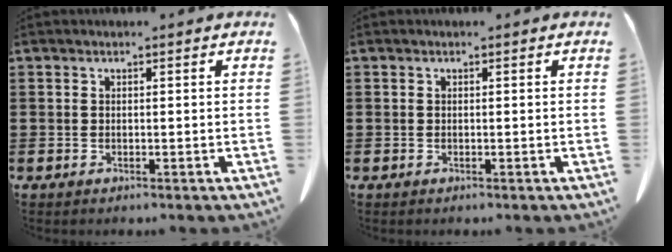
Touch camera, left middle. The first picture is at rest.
{"total": 0.0}